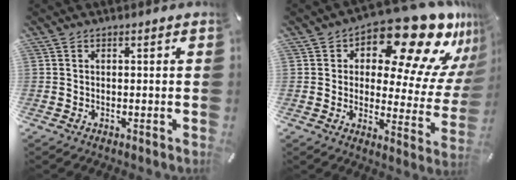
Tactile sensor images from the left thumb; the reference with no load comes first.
{"total": 19.4, "force": [13.2, 8.0, 11.7], "torque": [-0.150, -0.117, 0.217]}